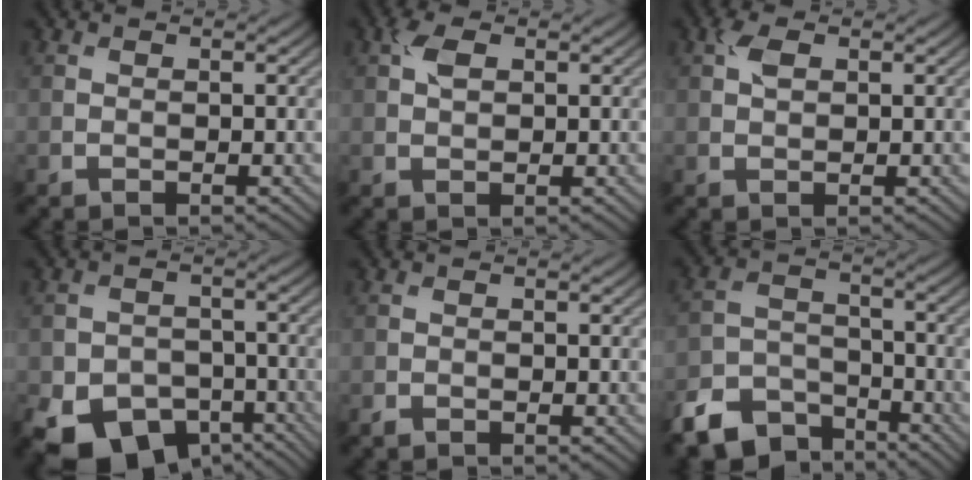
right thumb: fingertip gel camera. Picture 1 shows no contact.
{"total": 2.5, "force": [0.9, 1.5, 1.8], "torque": [-0.043, 0.004, 0.016]}
{"total": 2.2, "force": [0.8, 1.3, 1.6], "torque": [-0.037, 0.004, 0.014]}
{"total": 10.8, "force": [-6.4, 7.1, 5.0], "torque": [-0.094, -0.029, -0.105]}
{"total": 0.5, "force": [-0.5, 0.2, 0.1], "torque": [-0.003, -0.003, -0.009]}
{"total": 8.9, "force": [-6.7, 4.7, 3.5], "torque": [-0.078, -0.018, -0.130]}